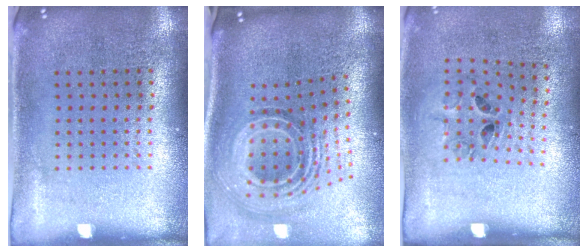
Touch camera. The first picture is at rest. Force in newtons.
{"total": 2.3, "press": 1.5, "slide": 1.7}
{"total": 1.3, "press": 0.7, "slide": 1.2}